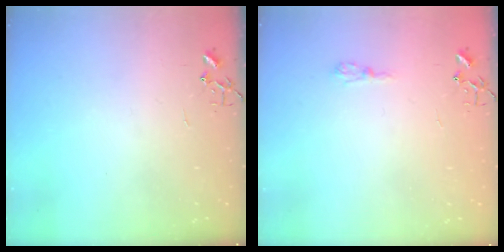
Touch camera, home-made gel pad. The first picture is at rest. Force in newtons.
{"total": 5.9, "press": 5.9, "slide": 0.7}